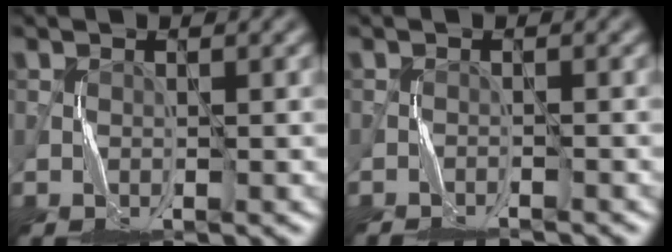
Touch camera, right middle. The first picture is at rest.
{"total": 3.5, "force": [-3.5, 0.2, 0.3], "torque": [-0.009, -0.003, -0.054]}